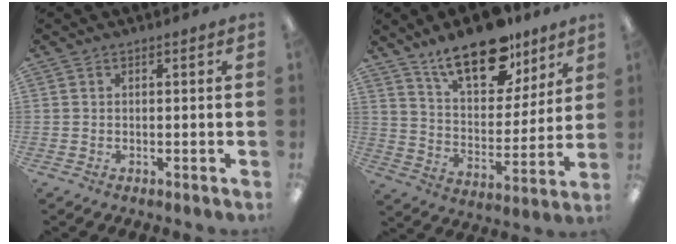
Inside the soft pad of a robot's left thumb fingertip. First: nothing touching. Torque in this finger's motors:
{"motor_torque": [0.23, 0.24, 1.52, -1.26, 0.08]}